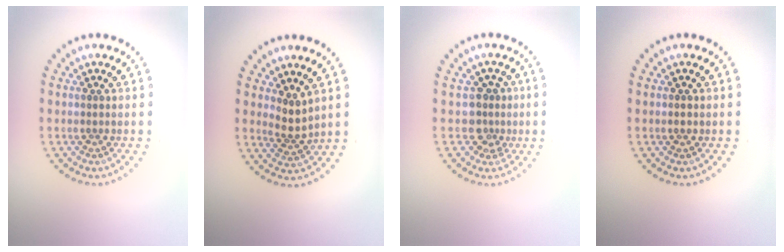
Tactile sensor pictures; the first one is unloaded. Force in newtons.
{"total": 2.2, "press": 1.6, "slide": 1.5}
{"total": 2.5, "press": 1.9, "slide": 1.6}
{"total": 0.8, "press": 0.8, "slide": 0.1}